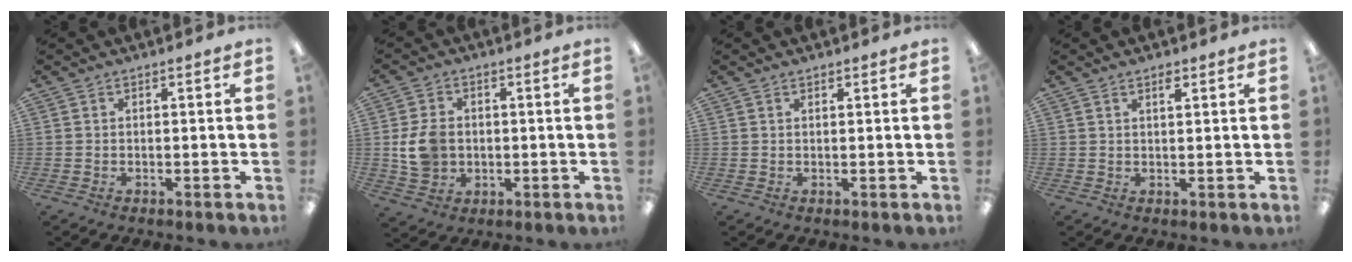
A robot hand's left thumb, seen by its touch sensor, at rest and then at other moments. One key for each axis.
{"total": 8.5, "fx": 0.0, "fy": 6.9, "fz": 5.0, "tx": -0.105, "ty": 0.007, "tz": 0.000}
{"total": 0.7, "fx": 0.6, "fy": 0.2, "fz": 0.3, "tx": -0.006, "ty": 0.000, "tz": 0.010}
{"total": 1.9, "fx": 1.4, "fy": 0.5, "fz": 1.2, "tx": -0.018, "ty": -0.003, "tz": 0.022}